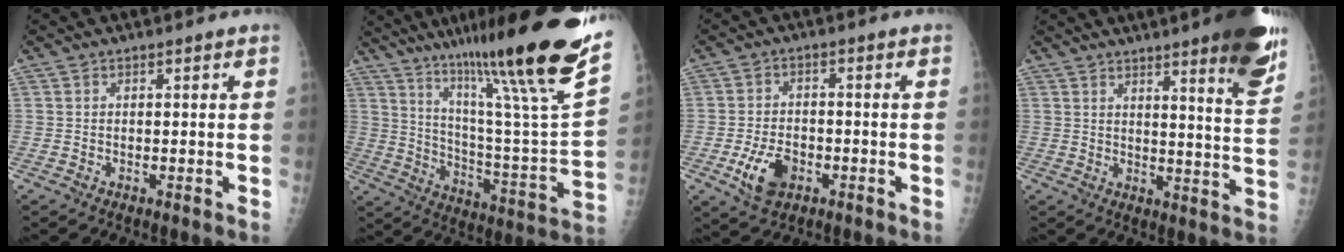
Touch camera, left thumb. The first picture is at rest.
{"total": 31.3, "force": [21.1, 2.4, 22.9], "torque": [-0.332, -0.099, 0.327]}
{"total": 7.2, "force": [-3.0, 4.6, 4.7], "torque": [-0.082, 0.009, -0.048]}
{"total": 14.1, "force": [9.0, 1.6, 10.8], "torque": [-0.121, -0.052, 0.113]}